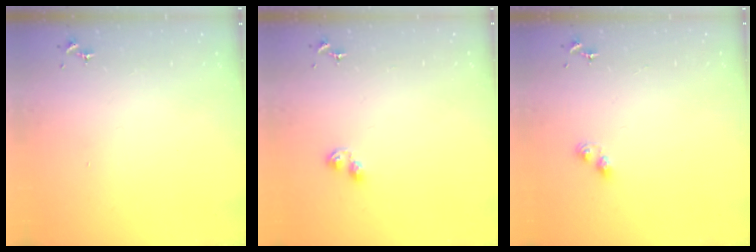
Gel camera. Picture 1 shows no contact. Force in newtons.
{"total": 3.7, "press": 3.7, "slide": 0.4}
{"total": 4.2, "press": 4.2, "slide": 0.5}